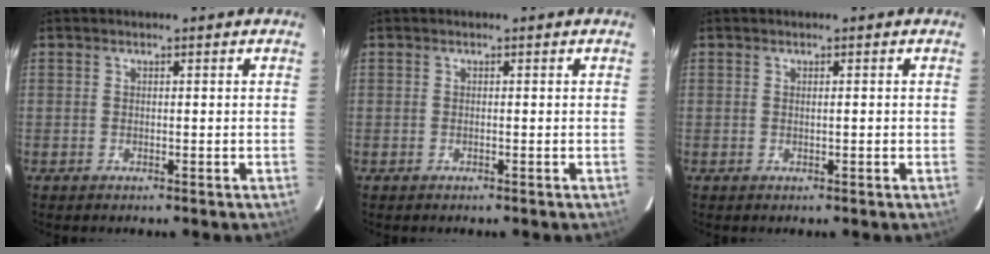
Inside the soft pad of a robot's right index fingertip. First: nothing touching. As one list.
[{"total": 0.0}, {"total": 0.7, "force": [0.1, 0.1, 0.6], "torque": [-0.013, 0.001, 0.003]}]